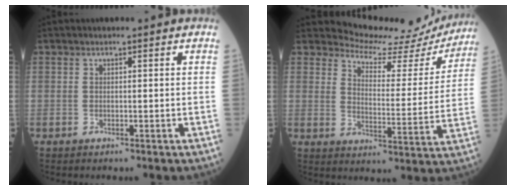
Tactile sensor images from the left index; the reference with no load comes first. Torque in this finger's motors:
{"motor_torque": [0.61, -1.14, -0.08, -0.03]}